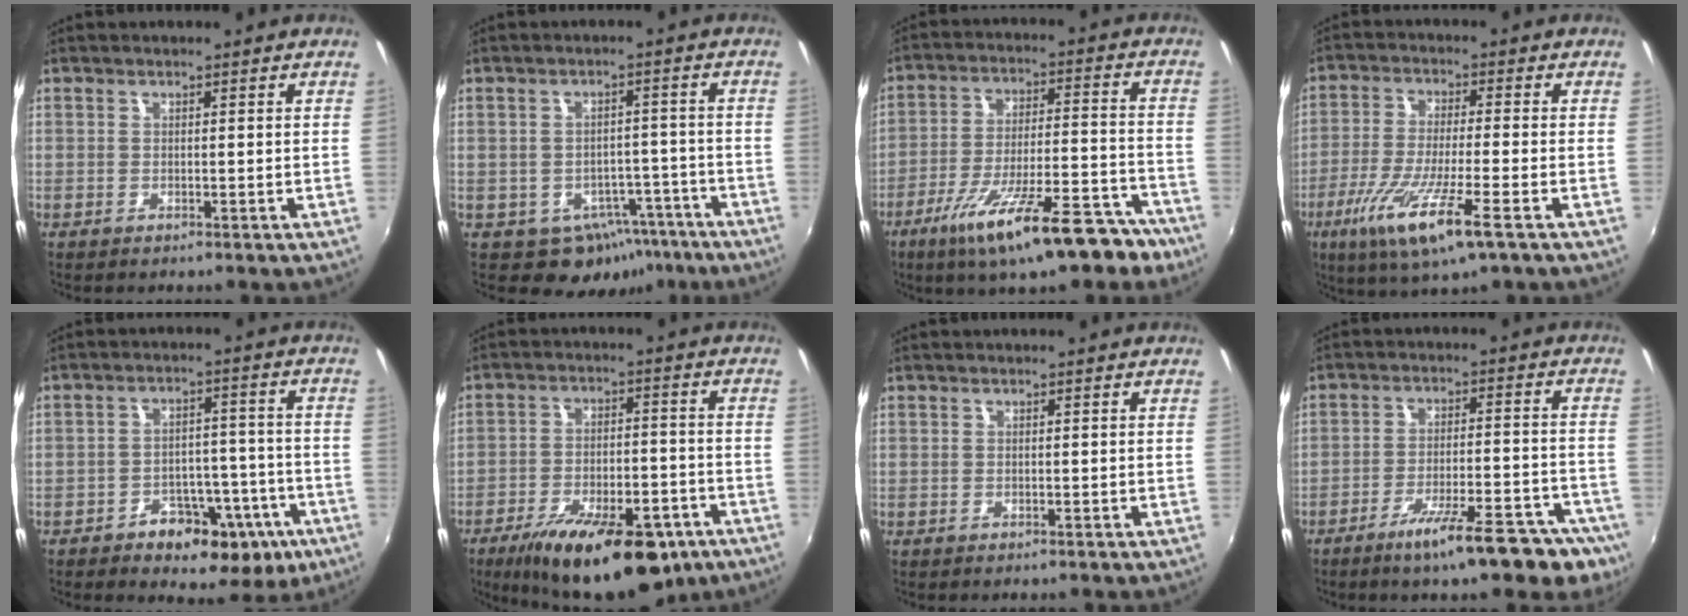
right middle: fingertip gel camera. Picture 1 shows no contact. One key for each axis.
{"total": 8.8, "fx": -5.1, "fy": 6.6, "fz": 2.7, "tx": -0.051, "ty": 0.023, "tz": -0.043}
{"total": 18.9, "fx": -13.0, "fy": 4.6, "fz": 12.8, "tx": -0.221, "ty": -0.027, "tz": -0.194}
{"total": 12.6, "fx": -6.3, "fy": 1.2, "fz": 10.9, "tx": -0.223, "ty": -0.033, "tz": -0.119}
{"total": 13.6, "fx": -7.4, "fy": 8.9, "fz": 7.1, "tx": -0.108, "ty": 0.016, "tz": -0.084}
{"total": 21.0, "fx": -13.6, "fy": 8.1, "fz": 13.9, "tx": -0.240, "ty": -0.030, "tz": -0.193}
{"total": 0.0}
{"total": 15.0, "fx": -10.0, "fy": 3.0, "fz": 10.7, "tx": -0.168, "ty": -0.026, "tz": -0.141}